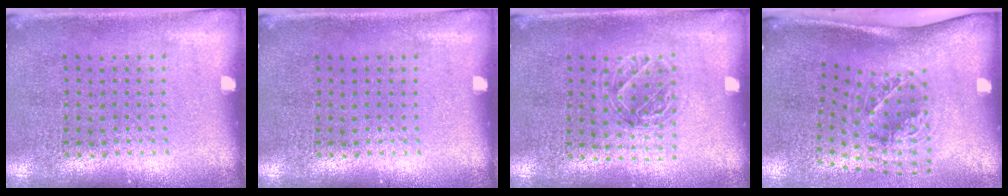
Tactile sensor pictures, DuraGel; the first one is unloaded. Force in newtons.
{"total": 0.0}
{"total": 1.1, "press": 1.1, "slide": 0.4}
{"total": 1.9, "press": 1.3, "slide": 1.4}